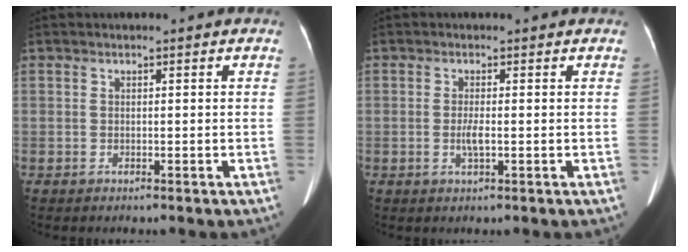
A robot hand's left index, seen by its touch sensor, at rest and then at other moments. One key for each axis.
{"total": 1.8, "fx": -0.2, "fy": 0.2, "fz": 1.8, "tx": -0.036, "ty": -0.001, "tz": -0.003}